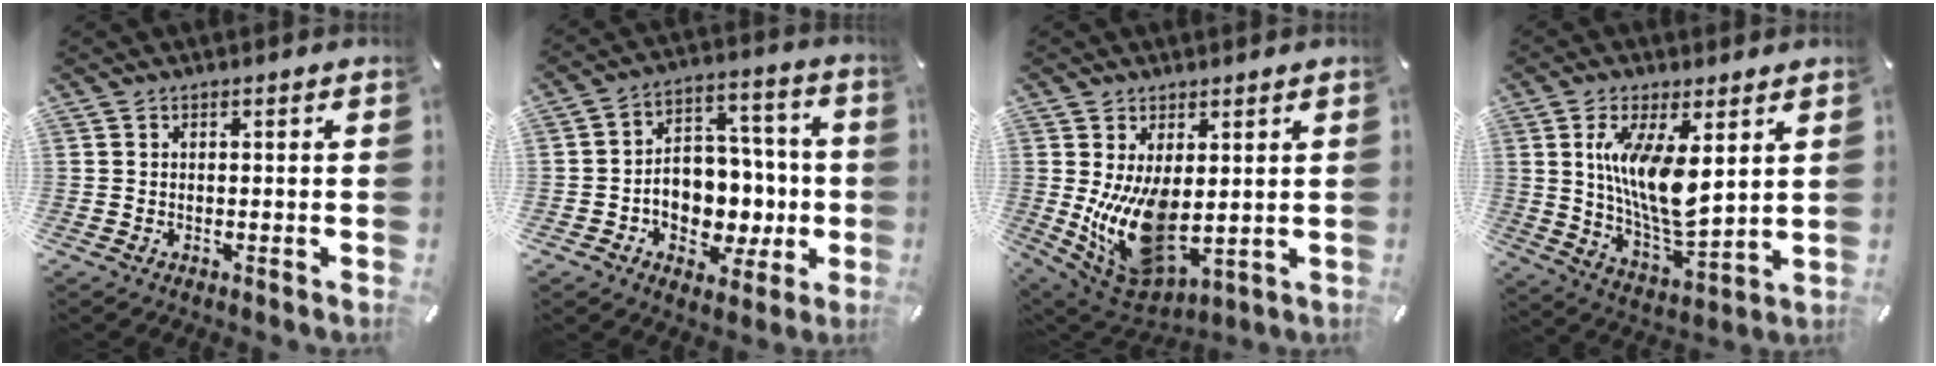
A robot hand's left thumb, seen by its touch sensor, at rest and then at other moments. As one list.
[{"total": 11.0, "force": [-2.2, 9.2, 5.7], "torque": [-0.073, 0.007, -0.030]}, {"total": 14.3, "force": [0.9, 8.3, 11.6], "torque": [-0.238, -0.027, 0.028]}, {"total": 13.4, "force": [4.3, 5.2, 11.6], "torque": [-0.231, -0.029, 0.070]}]